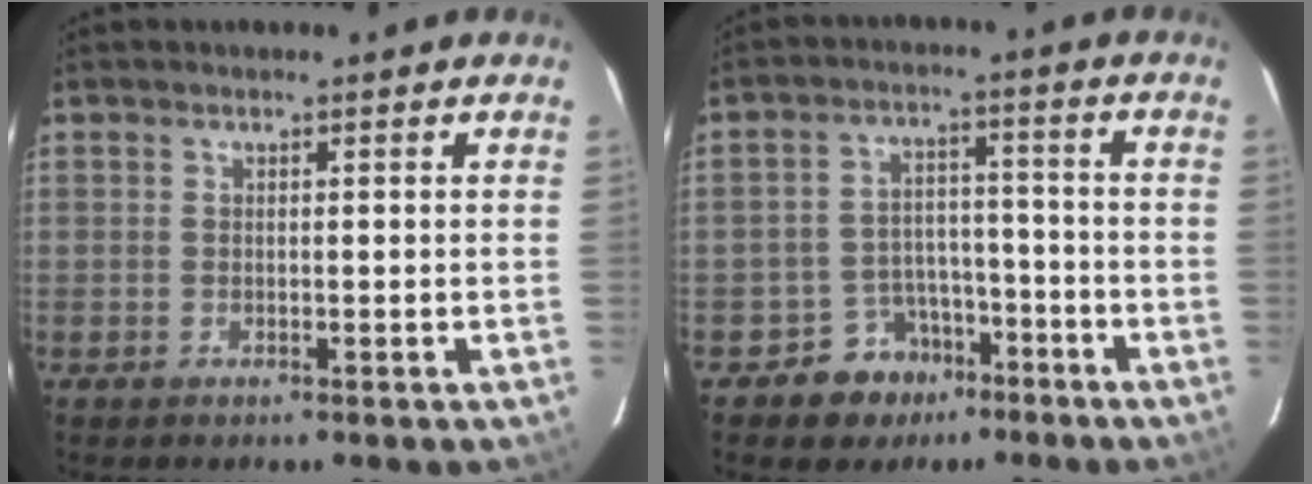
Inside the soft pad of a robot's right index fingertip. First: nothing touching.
{"total": 7.9, "force": [-5.2, 5.8, 1.2], "torque": [-0.032, 0.029, -0.071]}